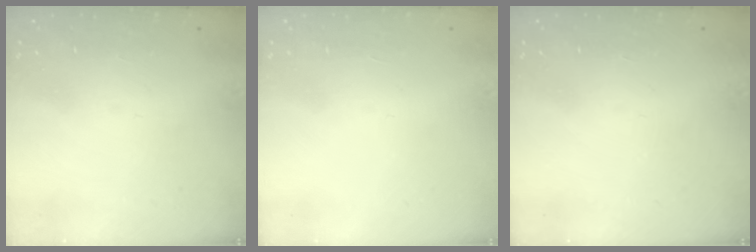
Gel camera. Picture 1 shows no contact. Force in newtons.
{"total": 0.0}
{"total": 0.0}